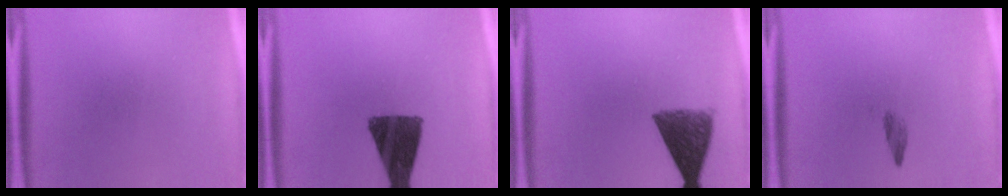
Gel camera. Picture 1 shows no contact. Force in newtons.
{"total": 12.4}
{"total": 8.7}
{"total": 1.4}